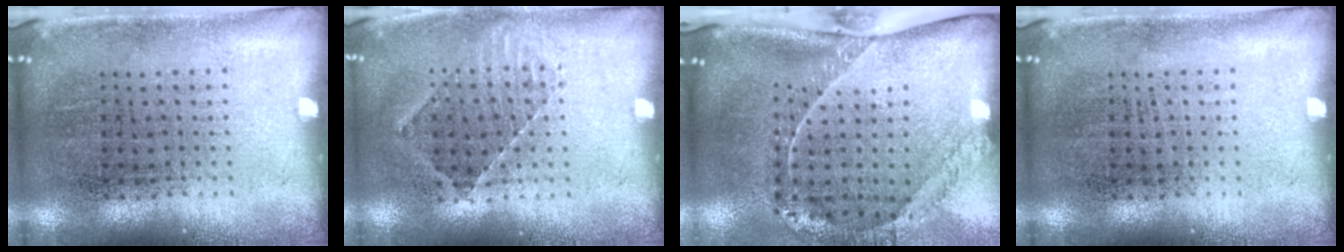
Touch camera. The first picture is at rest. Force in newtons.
{"total": 1.0, "press": 0.9, "slide": 0.2}
{"total": 2.5, "press": 1.7, "slide": 1.8}
{"total": 0.0}